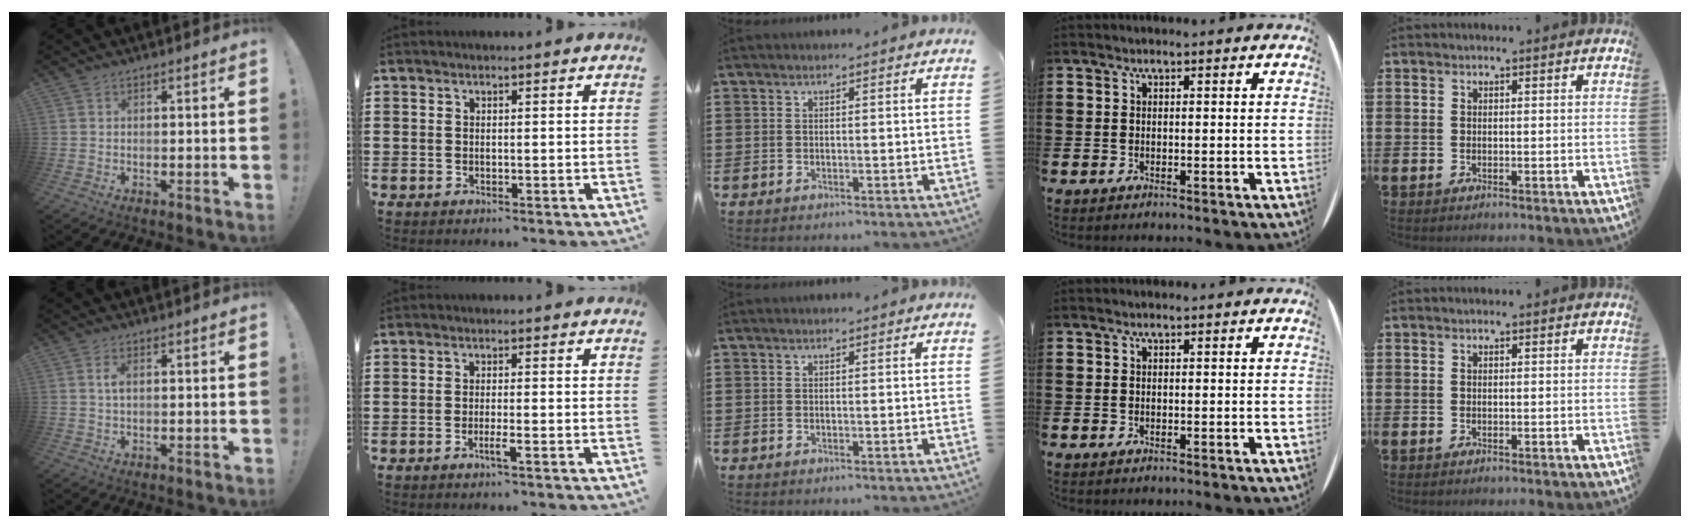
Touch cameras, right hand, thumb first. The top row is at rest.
{"thumb": {"total": 2.2, "force": [0.5, 0.9, 1.9], "torque": [-0.033, 0.002, 0.006]}, "index": {"total": 2.2, "force": [-1.2, 0.0, 1.8], "torque": [-0.038, -0.005, -0.024]}}